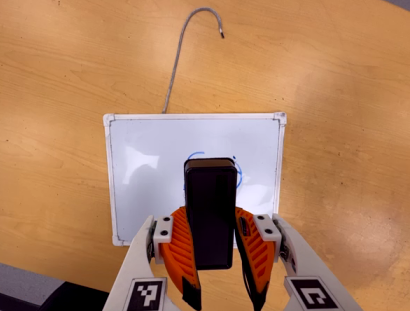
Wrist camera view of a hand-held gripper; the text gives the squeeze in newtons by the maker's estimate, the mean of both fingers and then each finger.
{"total": 7.7, "left": 6.6, "right": 8.8}